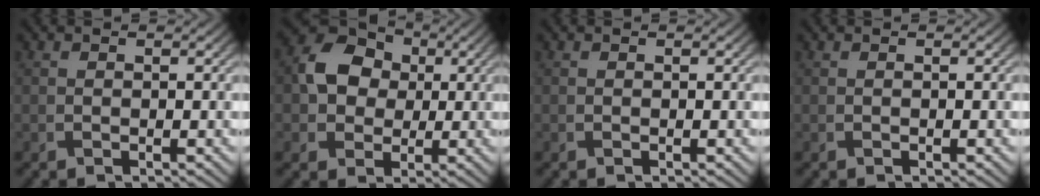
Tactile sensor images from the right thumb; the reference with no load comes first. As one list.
[{"total": 8.4, "force": [0.9, 6.9, 4.7], "torque": [-0.102, 0.013, 0.006]}, {"total": 0.0}, {"total": 0.0}]